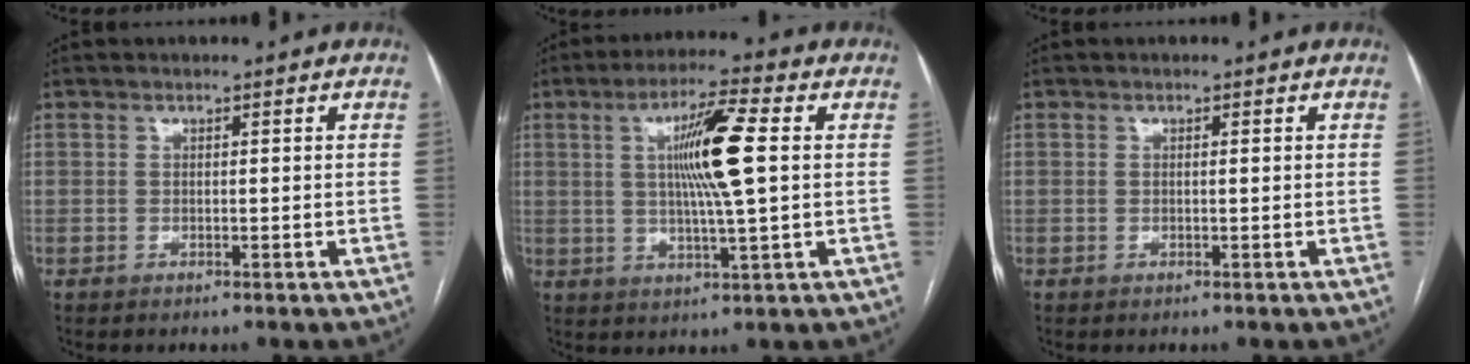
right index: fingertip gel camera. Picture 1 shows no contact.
{"total": 10.4, "force": [1.7, 0.0, 10.2], "torque": [-0.185, 0.002, 0.029]}
{"total": 0.6, "force": [0.1, 0.1, 0.5], "torque": [-0.010, 0.000, 0.001]}